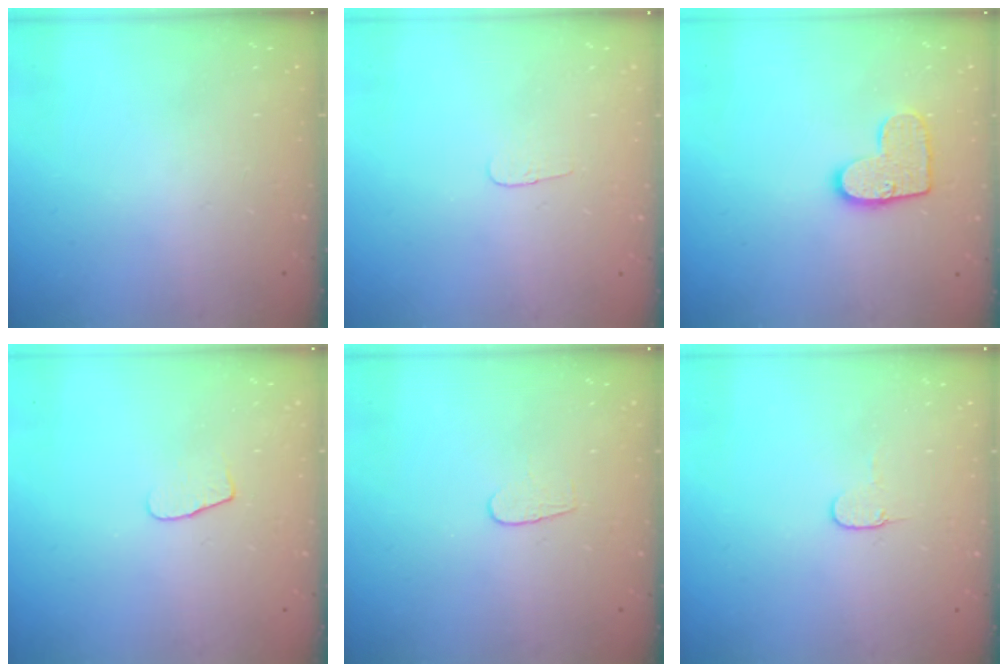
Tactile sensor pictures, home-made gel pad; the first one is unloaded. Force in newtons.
{"total": 2.8, "press": 2.8, "slide": 0.3}
{"total": 10.7, "press": 10.7, "slide": 0.6}
{"total": 5.4, "press": 5.4, "slide": 0.5}
{"total": 4.3, "press": 4.3, "slide": 0.3}
{"total": 3.8, "press": 3.8, "slide": 0.4}